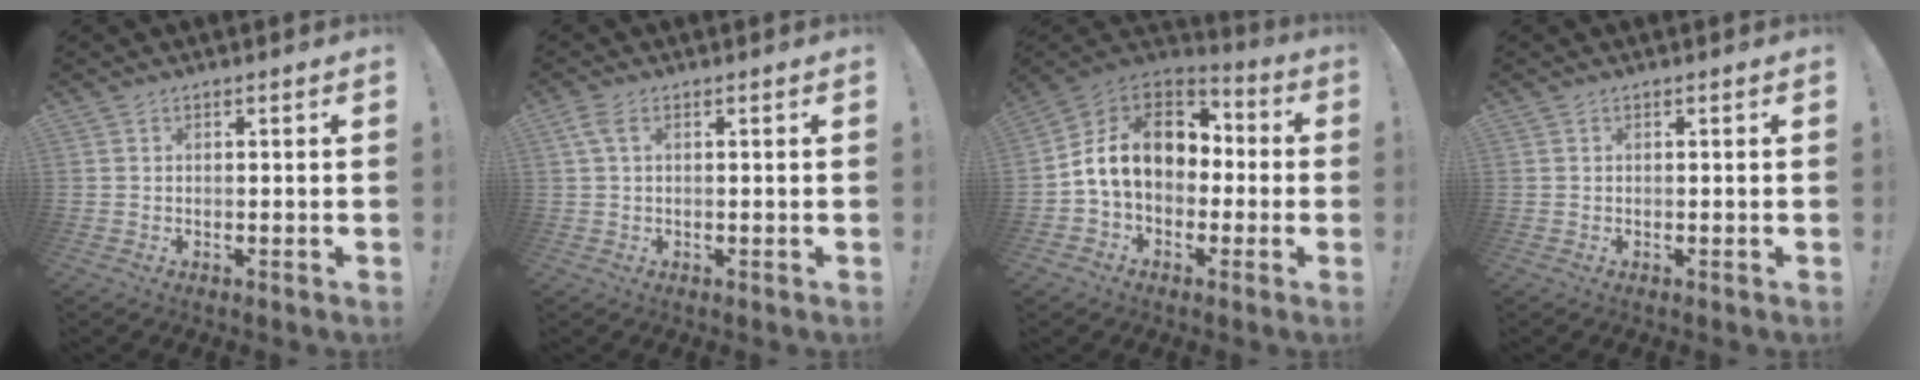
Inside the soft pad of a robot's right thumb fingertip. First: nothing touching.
{"total": 3.2, "force": [1.0, 1.7, 2.5], "torque": [-0.051, 0.006, 0.020]}
{"total": 17.1, "force": [2.5, 12.6, 11.3], "torque": [-0.174, 0.011, 0.054]}
{"total": 0.0}